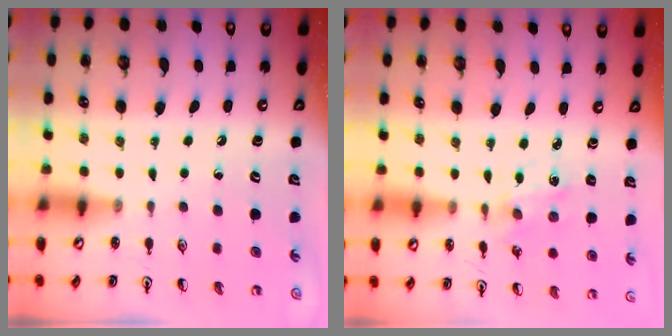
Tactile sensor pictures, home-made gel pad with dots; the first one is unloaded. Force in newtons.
{"total": 1.3, "press": 1.3, "slide": 0.2}